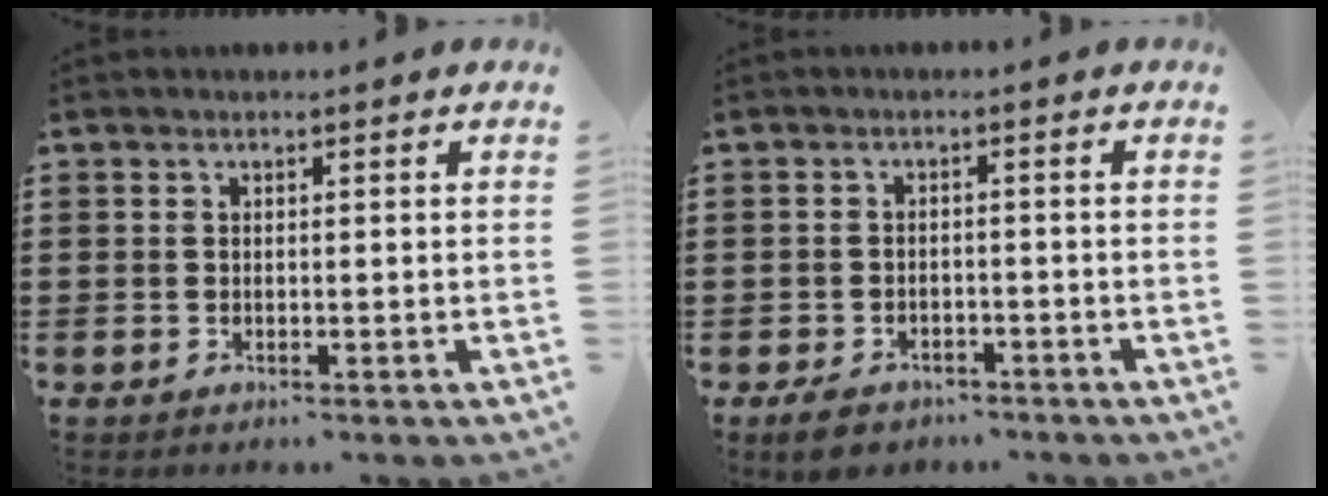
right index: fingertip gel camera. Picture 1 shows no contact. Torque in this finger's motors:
{"motor_torque": [-0.78, 1.36, -0.77, -0.21]}